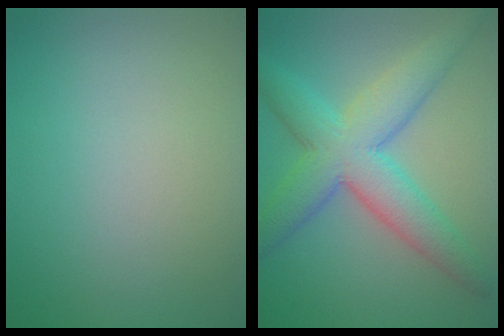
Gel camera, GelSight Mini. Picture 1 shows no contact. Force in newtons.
{"total": 7.5, "press": 7.5, "slide": 0.2}